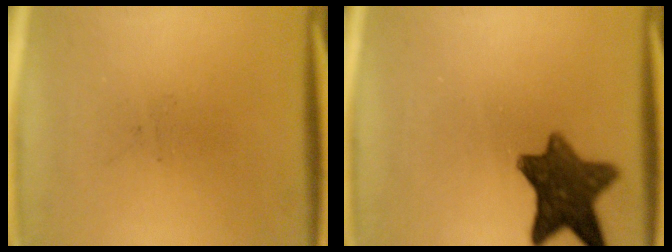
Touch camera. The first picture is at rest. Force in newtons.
{"total": 10.1}